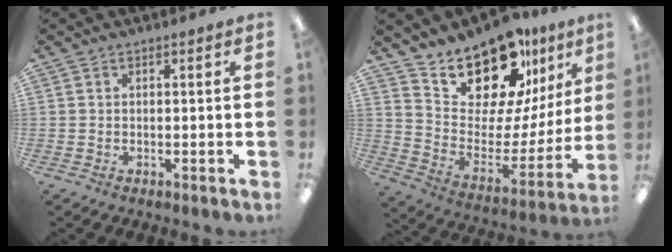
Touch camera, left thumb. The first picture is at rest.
{"total": 20.0, "force": [17.6, 6.8, 6.7], "torque": [-0.116, -0.148, 0.308]}